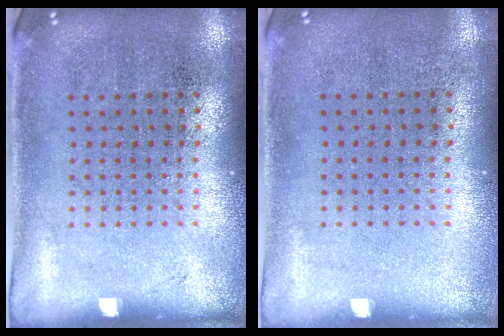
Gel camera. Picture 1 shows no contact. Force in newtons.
{"total": 0.0}